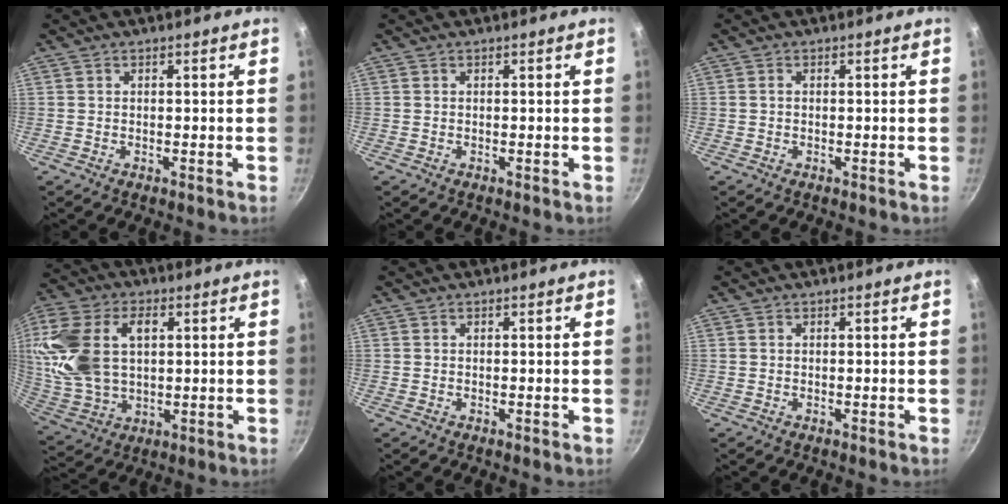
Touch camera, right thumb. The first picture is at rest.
{"total": 0.0}
{"total": 0.5, "force": [0.0, 0.4, 0.4], "torque": [-0.006, 0.004, -0.001]}
{"total": 18.7, "force": [4.0, 12.1, 13.7], "torque": [-0.276, -0.001, 0.082]}
{"total": 0.0}
{"total": 0.0}